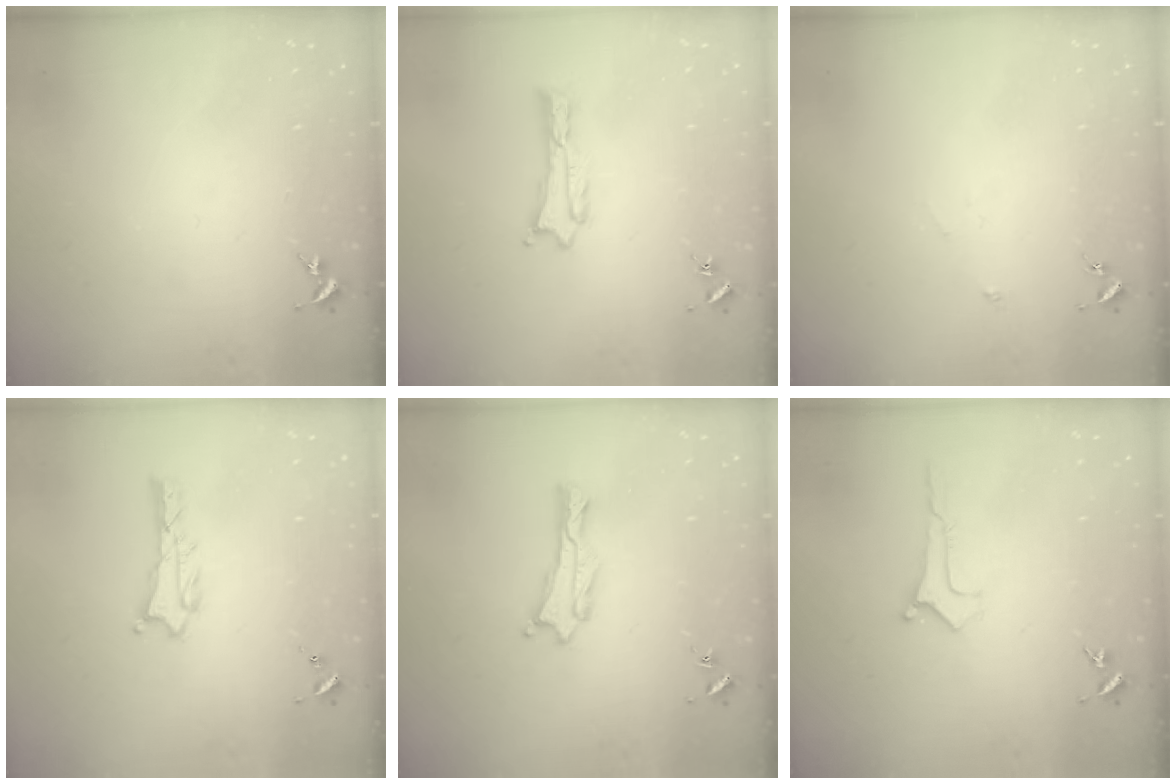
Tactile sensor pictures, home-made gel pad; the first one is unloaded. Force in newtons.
{"total": 0.0}
{"total": 2.5, "press": 2.5, "slide": 0.2}
{"total": 1.0, "press": 1.0, "slide": 0.1}
{"total": 0.0}
{"total": 0.0}